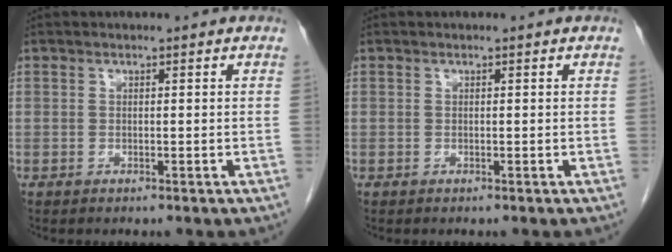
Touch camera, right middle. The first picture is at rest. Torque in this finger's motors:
{"motor_torque": [-0.41, -0.03, -0.02, 0.00]}